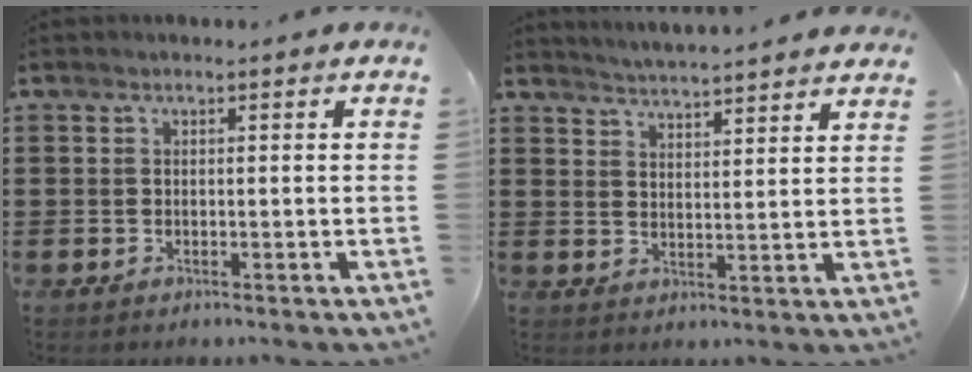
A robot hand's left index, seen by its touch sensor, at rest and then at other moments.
{"total": 3.9, "force": [3.8, -0.7, -0.1], "torque": [-0.011, -0.022, 0.068]}